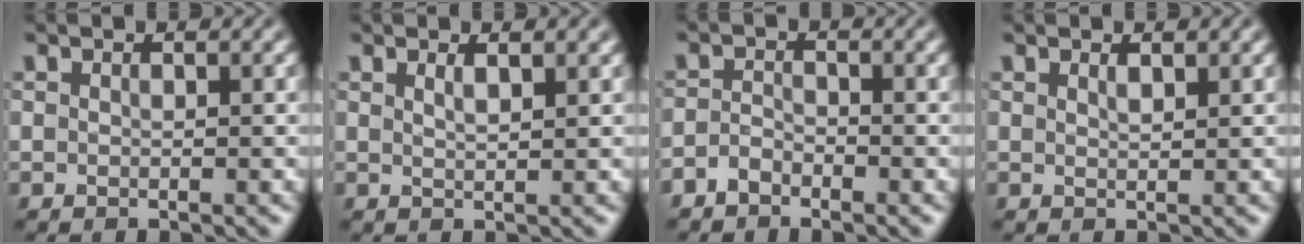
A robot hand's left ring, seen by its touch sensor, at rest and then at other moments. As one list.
[{"total": 1.7, "force": [1.0, 0.6, 1.2], "torque": [-0.012, 0.002, 0.013]}, {"total": 1.5, "force": [-1.2, 0.7, 0.6], "torque": [-0.013, 0.004, -0.027]}, {"total": 0.8, "force": [0.7, 0.1, 0.4], "torque": [-0.008, -0.001, 0.013]}]